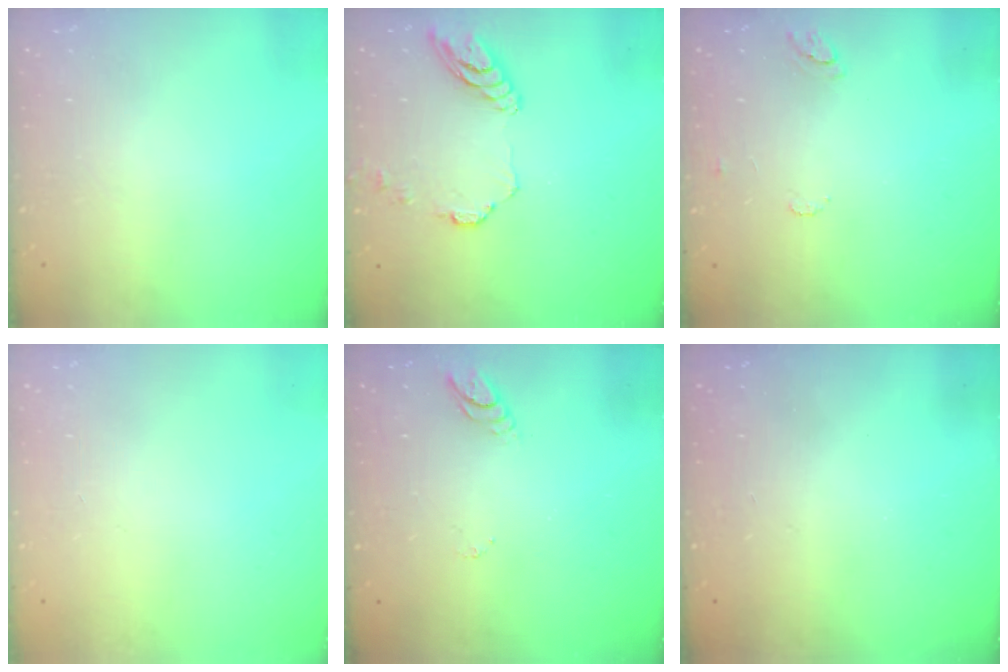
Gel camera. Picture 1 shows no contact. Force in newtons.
{"total": 10.8, "press": 10.7, "slide": 1.0}
{"total": 6.3, "press": 6.3, "slide": 0.6}
{"total": 0.0}
{"total": 3.5, "press": 3.5, "slide": 0.5}
{"total": 0.0}